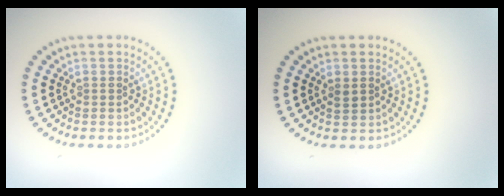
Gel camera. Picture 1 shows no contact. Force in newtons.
{"total": 0.8, "press": 0.8, "slide": 0.2}